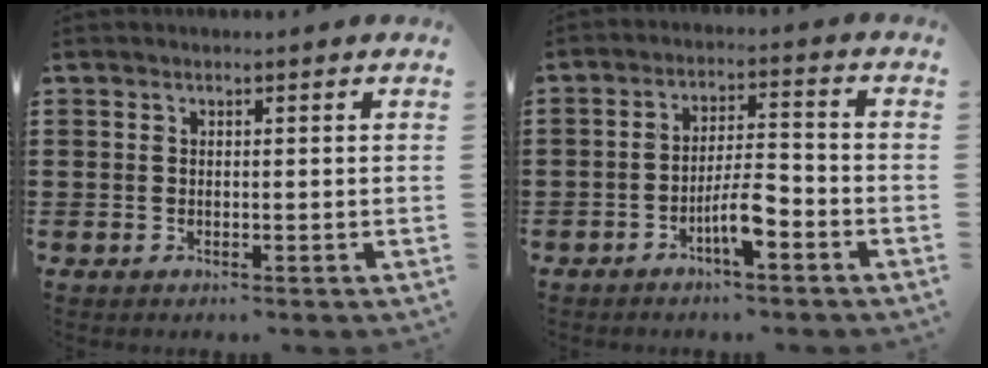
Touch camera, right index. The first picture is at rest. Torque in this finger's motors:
{"motor_torque": [1.30, 0.82, 0.26, 0.07]}